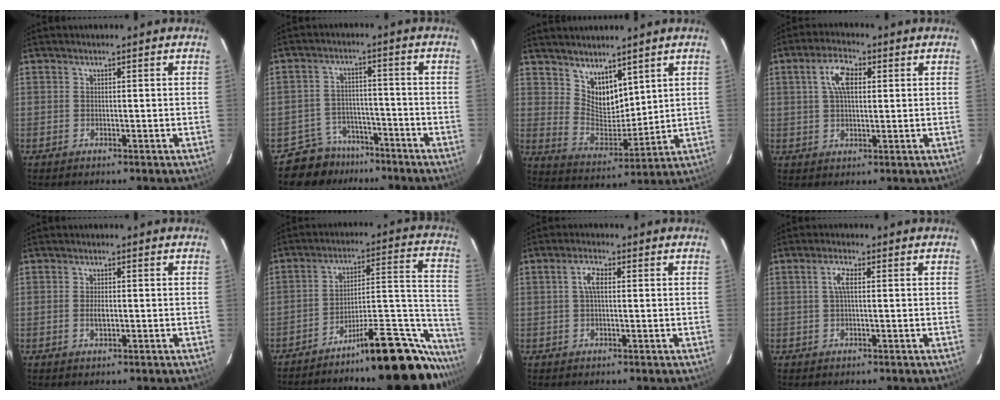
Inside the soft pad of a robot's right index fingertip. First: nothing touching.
{"total": 7.7, "force": [-6.0, 4.8, 0.0], "torque": [-0.013, 0.028, -0.091]}
{"total": 8.6, "force": [6.2, 4.6, 3.6], "torque": [-0.056, -0.002, 0.129]}
{"total": 6.3, "force": [1.8, 3.1, 5.2], "torque": [-0.097, 0.016, 0.033]}
{"total": 2.2, "force": [-0.4, 1.0, 1.9], "torque": [-0.035, -0.001, -0.006]}
{"total": 22.2, "force": [-19.3, 3.0, 10.5], "torque": [-0.102, 0.030, -0.282]}
{"total": 3.1, "force": [0.4, 1.3, 2.8], "torque": [-0.056, 0.009, 0.008]}
{"total": 2.7, "force": [0.4, 0.8, 2.6], "torque": [-0.054, 0.007, 0.006]}